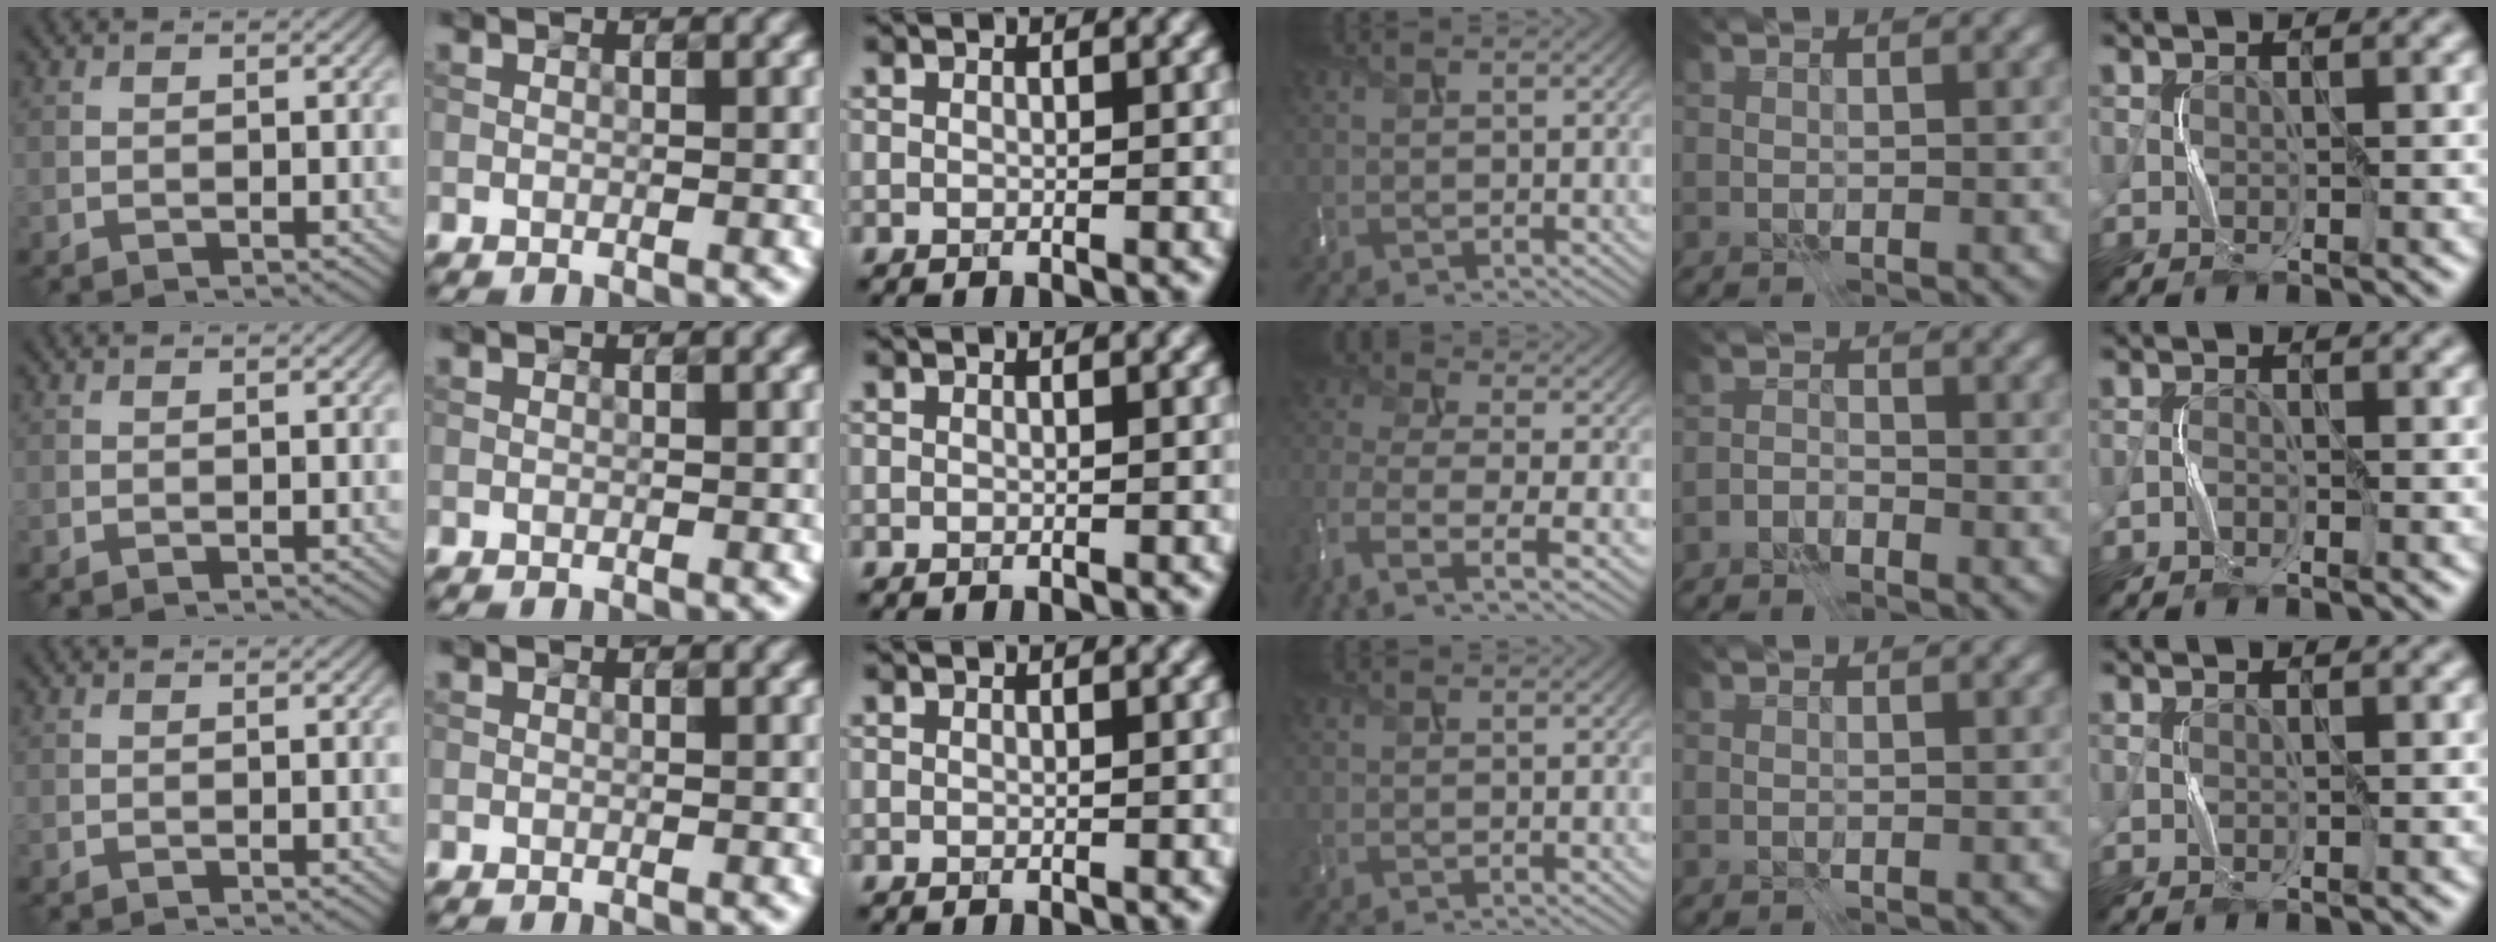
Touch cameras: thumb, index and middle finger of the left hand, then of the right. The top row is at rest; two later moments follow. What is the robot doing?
{"motion": "press", "object": "memory foam"}